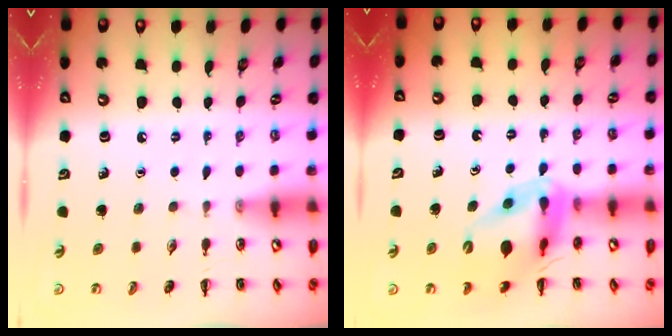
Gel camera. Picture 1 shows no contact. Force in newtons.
{"total": 13.7, "press": 13.2, "slide": 3.7}